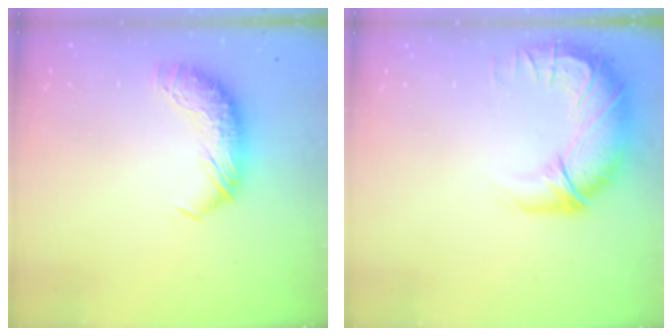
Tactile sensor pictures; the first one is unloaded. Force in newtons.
{"total": 3.7, "press": 1.1, "slide": 3.5}